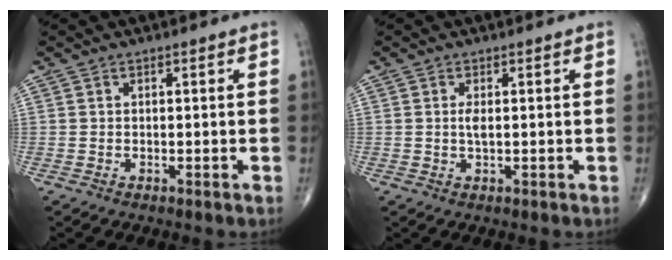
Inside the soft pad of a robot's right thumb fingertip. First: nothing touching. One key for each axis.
{"total": 1.6, "fx": 0.1, "fy": 0.5, "fz": 1.5, "tx": -0.033, "ty": -0.003, "tz": 0.005}